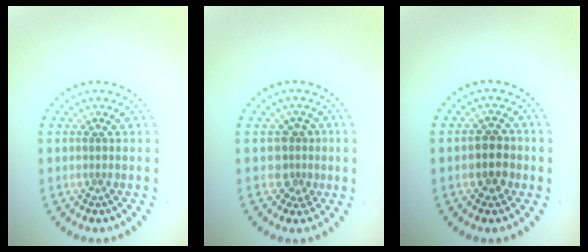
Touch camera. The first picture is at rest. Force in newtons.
{"total": 2.2, "press": 1.8, "slide": 1.4}
{"total": 2.6, "press": 2.4, "slide": 1.0}